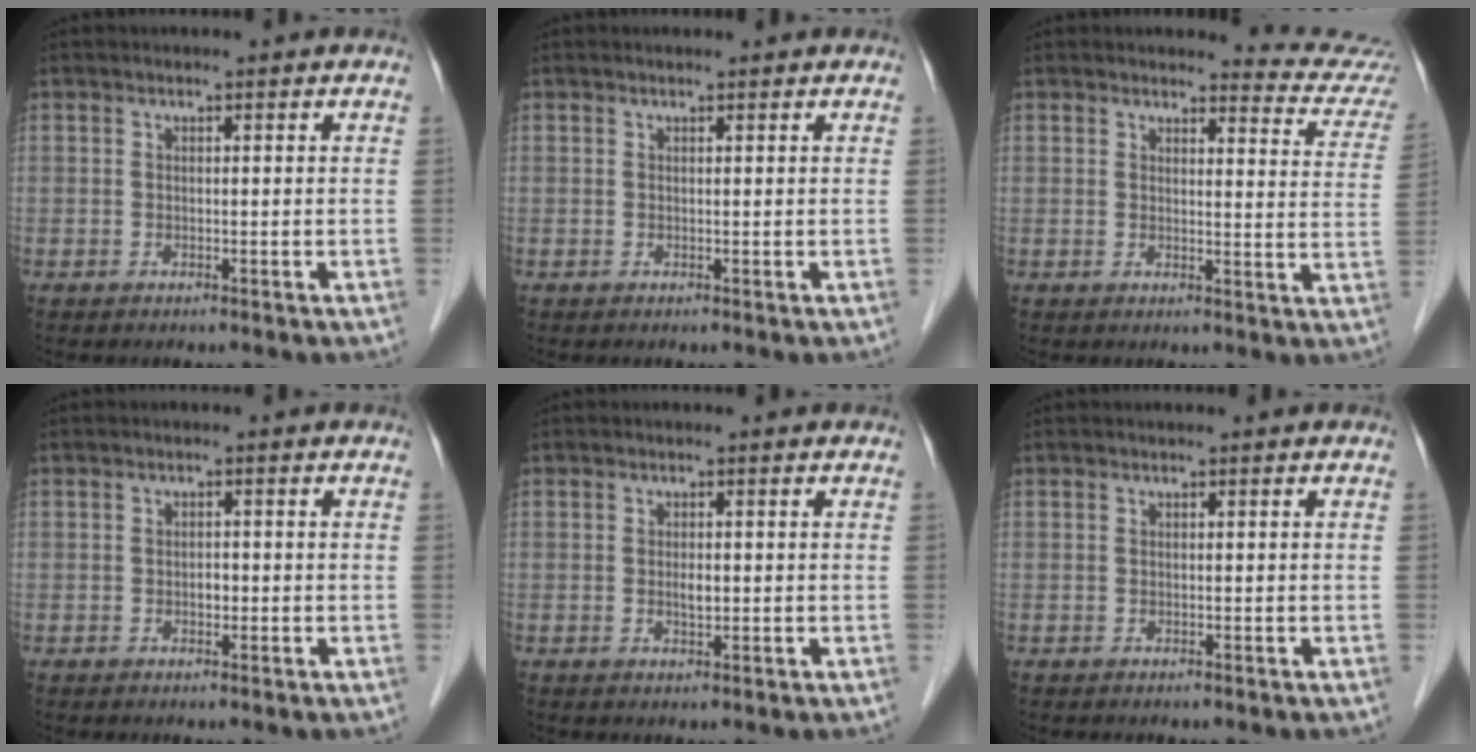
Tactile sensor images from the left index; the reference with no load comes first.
{"total": 0.7, "force": [0.6, 0.0, 0.1], "torque": [-0.007, 0.006, 0.011]}
{"total": 8.5, "force": [8.4, 0.3, -0.3], "torque": [0.014, -0.067, 0.070]}
{"total": 1.1, "force": [-0.3, 0.7, 0.8], "torque": [-0.013, 0.003, -0.005]}
{"total": 1.5, "force": [0.0, 0.7, 1.3], "torque": [-0.024, -0.001, 0.000]}
{"total": 0.0}